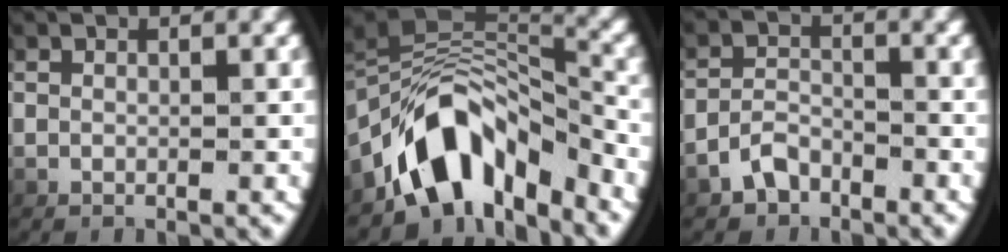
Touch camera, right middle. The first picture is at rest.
{"total": 9.4, "force": [-3.6, 5.9, 6.4], "torque": [-0.128, -0.021, -0.050]}
{"total": 2.4, "force": [-2.1, 1.0, 0.5], "torque": [-0.015, -0.004, -0.035]}